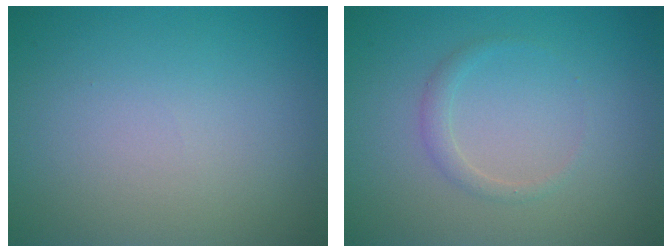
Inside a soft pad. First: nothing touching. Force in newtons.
{"total": 1.1, "press": 1.1, "slide": 0.1}